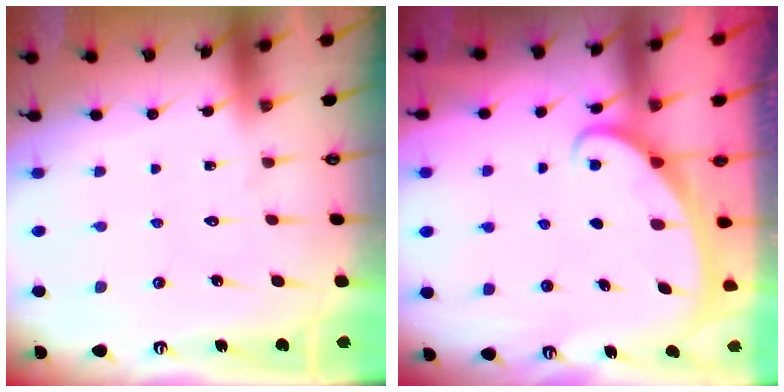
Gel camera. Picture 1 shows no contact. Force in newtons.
{"total": 2.2, "press": 2.2, "slide": 0.4}